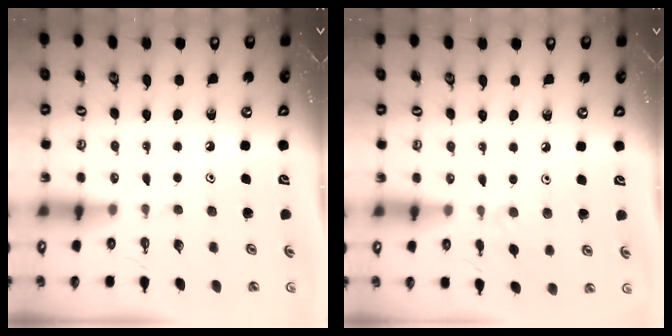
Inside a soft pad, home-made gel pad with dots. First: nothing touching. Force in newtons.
{"total": 1.1, "press": 1.0, "slide": 0.4}